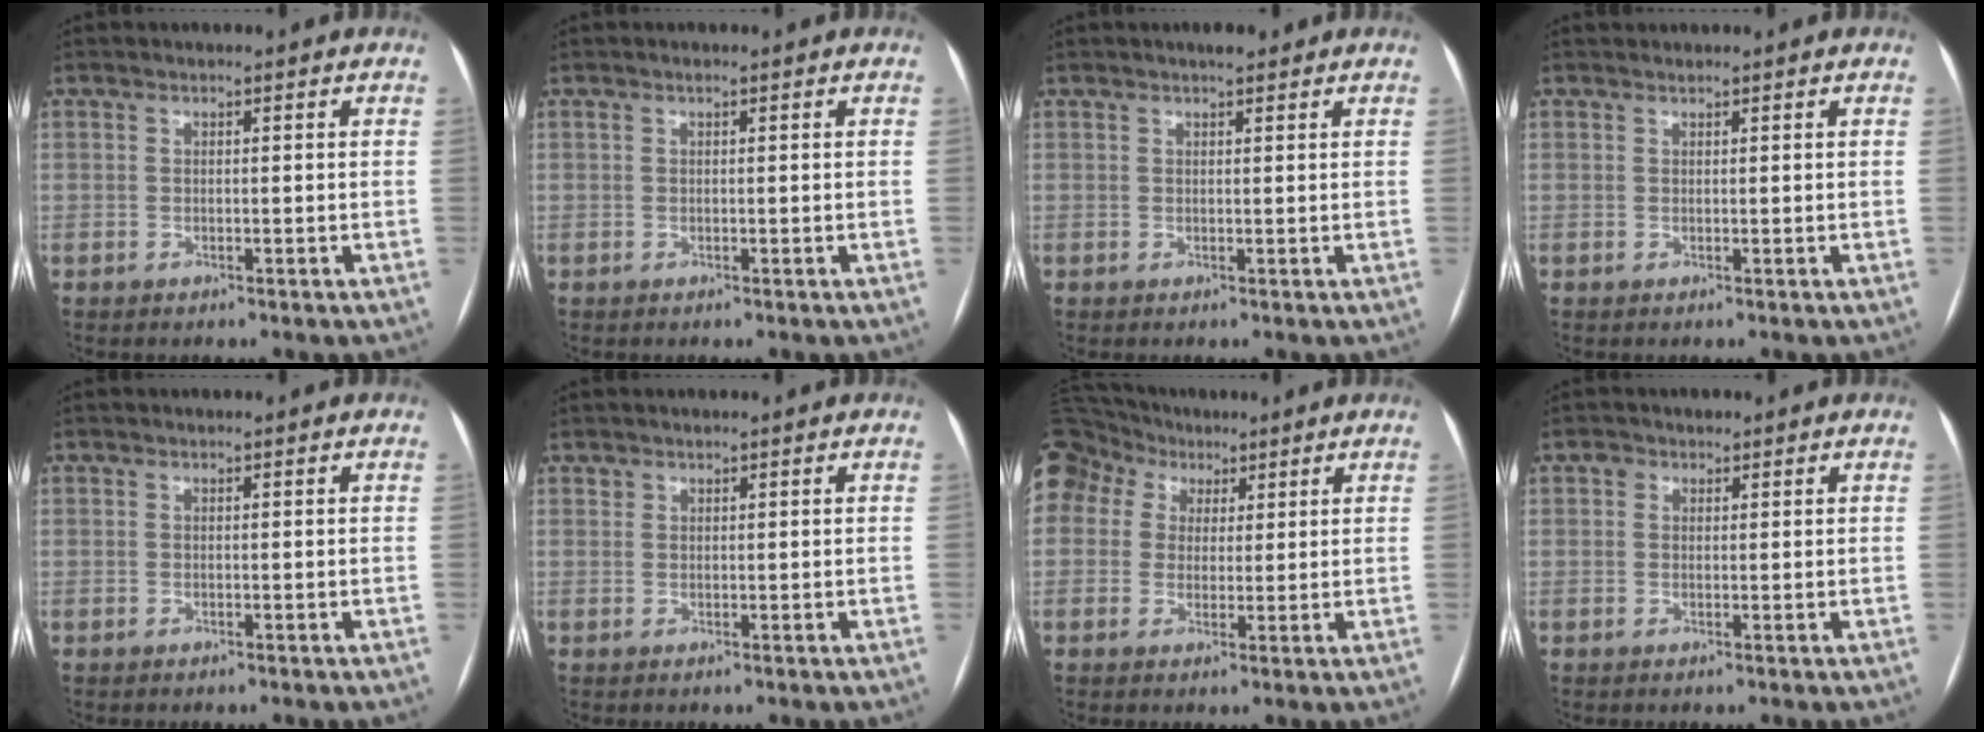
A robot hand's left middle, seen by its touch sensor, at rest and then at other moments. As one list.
[{"total": 0.0}, {"total": 2.0, "force": [1.5, 0.5, 1.1], "torque": [-0.020, 0.007, 0.022]}, {"total": 0.5, "force": [0.5, 0.1, 0.0], "torque": [-0.007, 0.010, 0.012]}, {"total": 0.0}, {"total": 0.6, "force": [0.5, 0.4, 0.0], "torque": [0.003, 0.004, 0.007]}, {"total": 17.9, "force": [8.2, 14.5, 6.6], "torque": [-0.216, 0.098, 0.164]}, {"total": 1.4, "force": [0.7, 1.2, 0.2], "torque": [0.000, 0.005, 0.006]}]